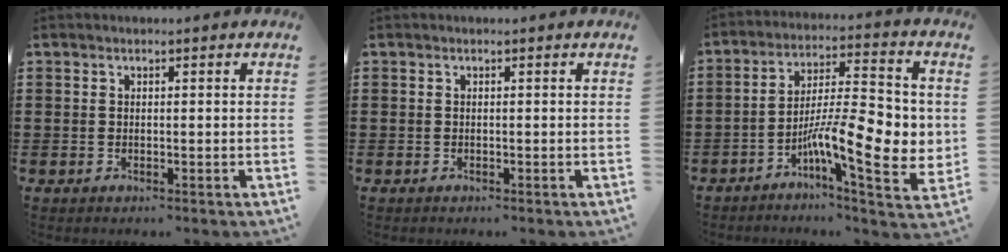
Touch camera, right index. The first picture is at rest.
{"total": 0.0}
{"total": 12.6, "force": [-2.9, 3.5, 11.8], "torque": [-0.197, -0.017, -0.052]}